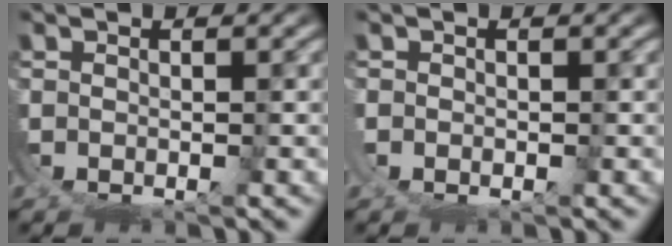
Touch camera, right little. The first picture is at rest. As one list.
[{"total": 0.7, "force": [0.3, -0.1, -0.6], "torque": [0.009, -0.003, 0.005]}]